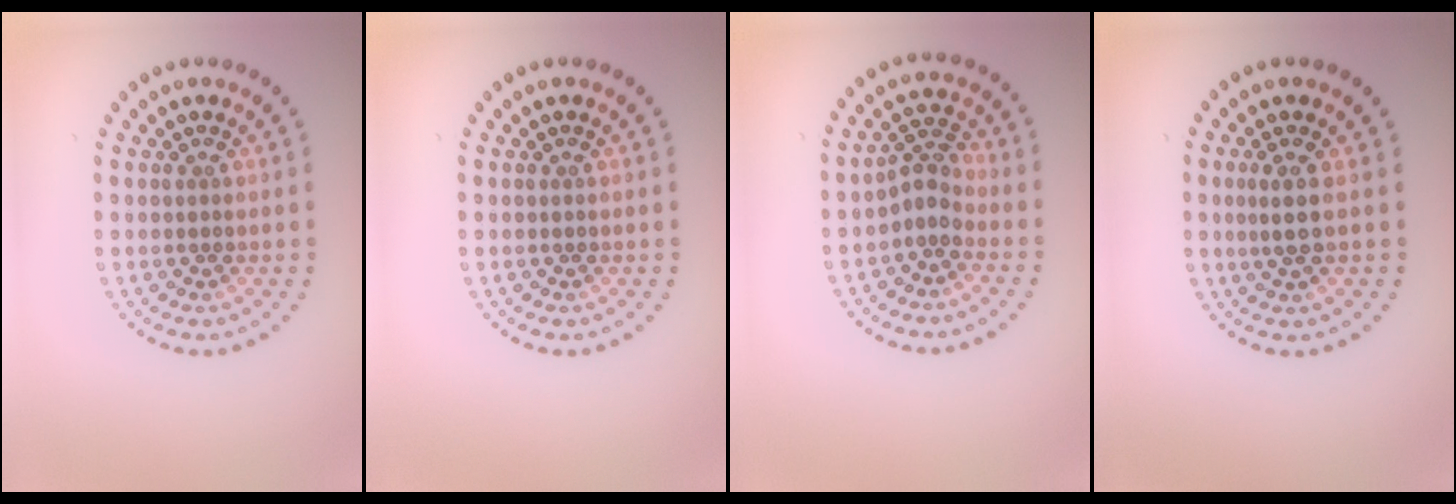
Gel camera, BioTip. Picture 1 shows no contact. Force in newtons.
{"total": 0.0}
{"total": 2.2, "press": 1.6, "slide": 1.5}
{"total": 1.7, "press": 1.3, "slide": 1.1}